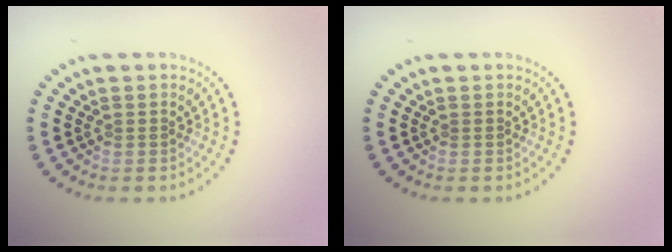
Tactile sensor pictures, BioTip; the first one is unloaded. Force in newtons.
{"total": 0.0}